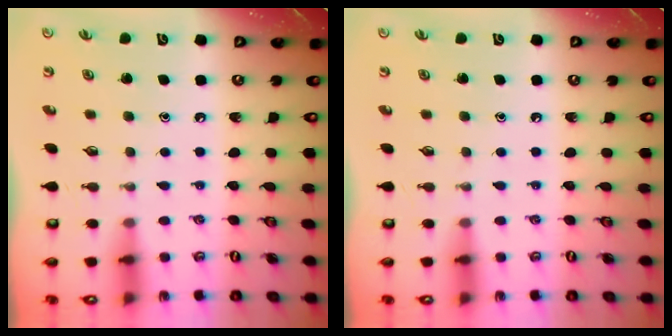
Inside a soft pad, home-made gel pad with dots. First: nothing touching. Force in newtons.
{"total": 0.0}